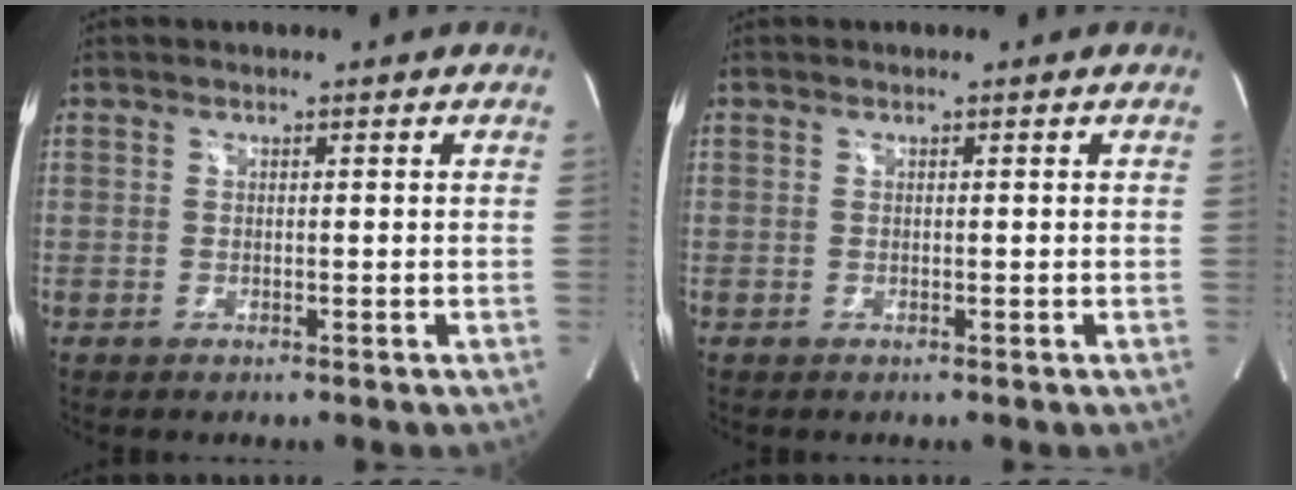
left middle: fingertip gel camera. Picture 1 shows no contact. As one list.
[{"total": 0.0}]